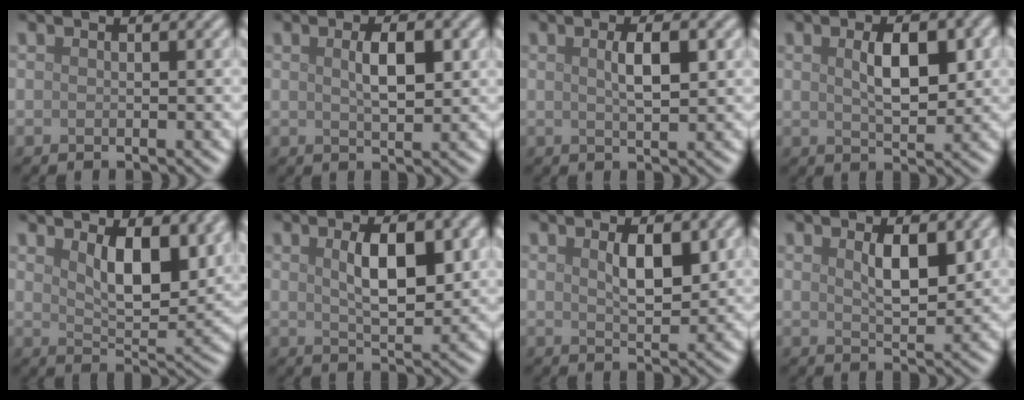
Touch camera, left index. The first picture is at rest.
{"total": 3.1, "force": [0.8, 1.1, 2.8], "torque": [-0.051, 0.002, 0.016]}
{"total": 2.8, "force": [0.7, 0.8, 2.6], "torque": [-0.044, 0.003, 0.014]}
{"total": 4.6, "force": [1.0, 2.0, 4.0], "torque": [-0.073, 0.001, 0.021]}
{"total": 6.6, "force": [2.9, 2.9, 5.2], "torque": [-0.089, -0.011, 0.052]}
{"total": 5.5, "force": [1.3, 2.2, 4.9], "torque": [-0.082, 0.003, 0.024]}
{"total": 3.3, "force": [1.1, 1.3, 2.9], "torque": [-0.051, -0.001, 0.022]}
{"total": 3.7, "force": [1.2, 1.3, 3.2], "torque": [-0.058, -0.001, 0.024]}